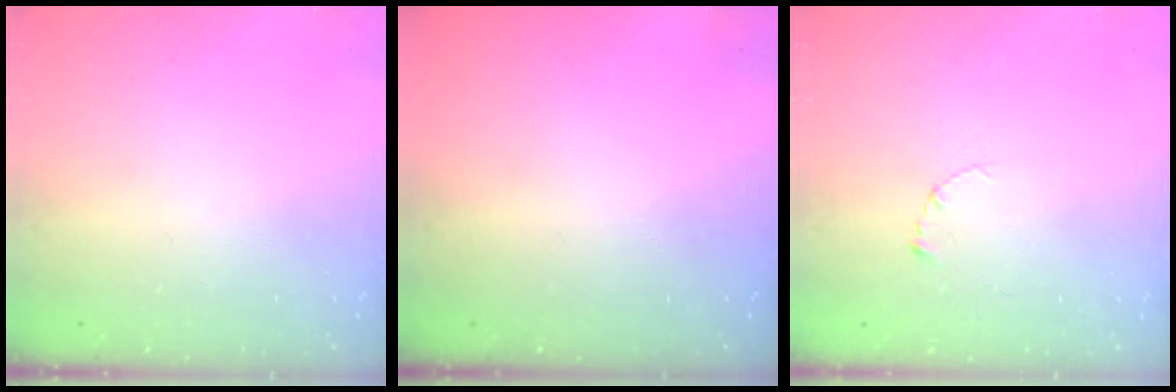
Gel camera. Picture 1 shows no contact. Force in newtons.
{"total": 0.0}
{"total": 2.3, "press": 2.3, "slide": 0.2}